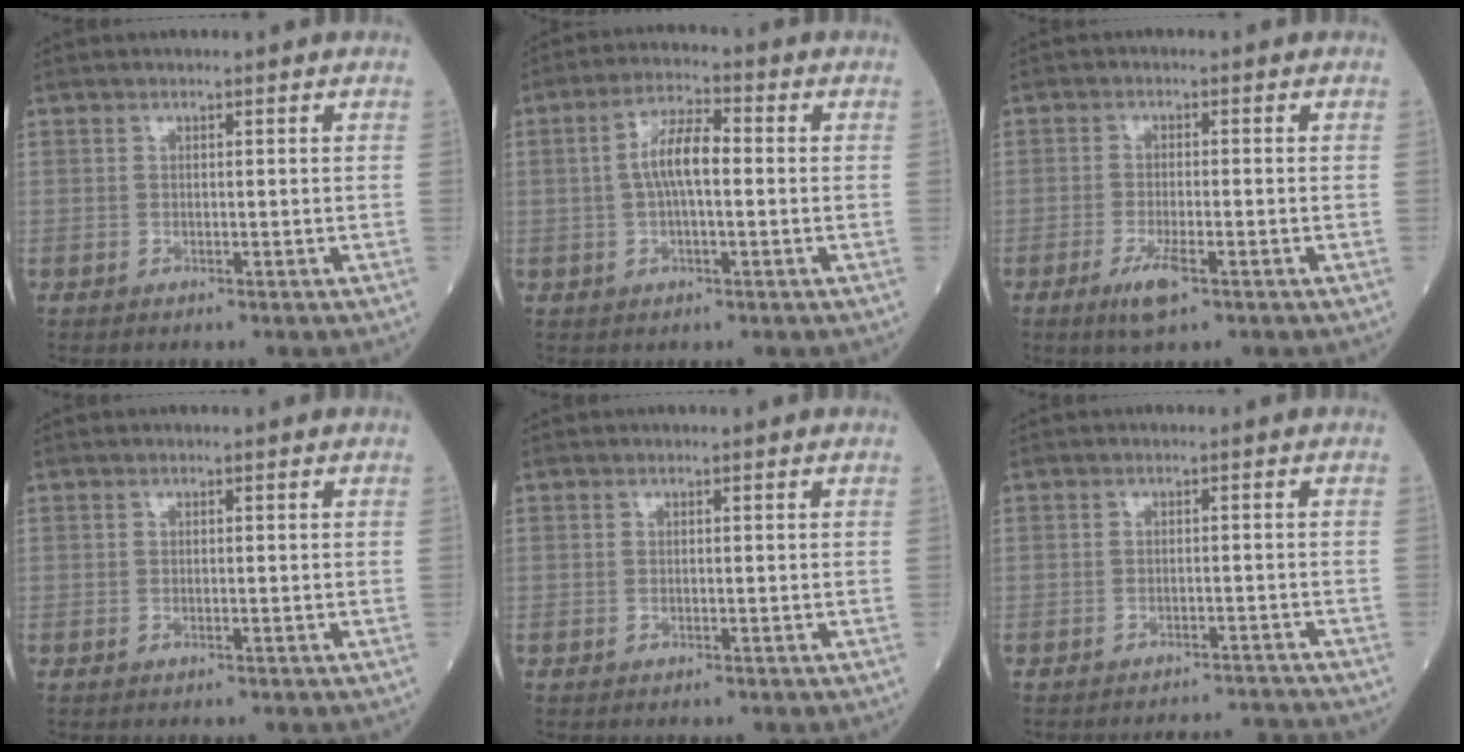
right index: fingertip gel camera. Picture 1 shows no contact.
{"total": 6.4, "force": [0.2, 1.8, 6.1], "torque": [-0.121, 0.018, -0.001]}
{"total": 4.2, "force": [-2.3, 0.7, 3.5], "torque": [-0.070, -0.007, -0.041]}
{"total": 0.0}
{"total": 0.0}
{"total": 5.0, "force": [-4.8, -0.8, -0.9], "torque": [0.012, 0.002, -0.066]}